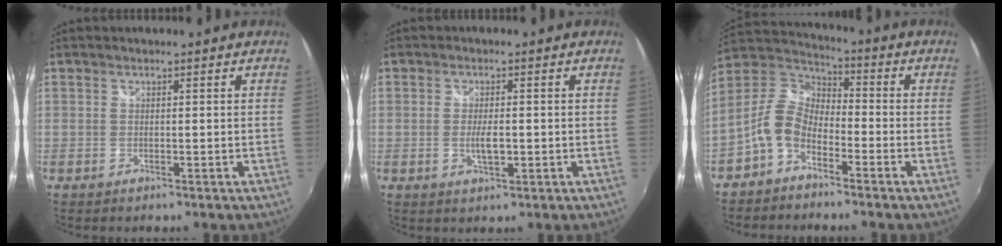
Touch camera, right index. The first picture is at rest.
{"total": 3.2, "force": [-0.5, 1.1, 3.0], "torque": [-0.055, -0.006, -0.008]}
{"total": 8.8, "force": [-4.7, 5.3, 5.3], "torque": [-0.120, 0.017, -0.102]}